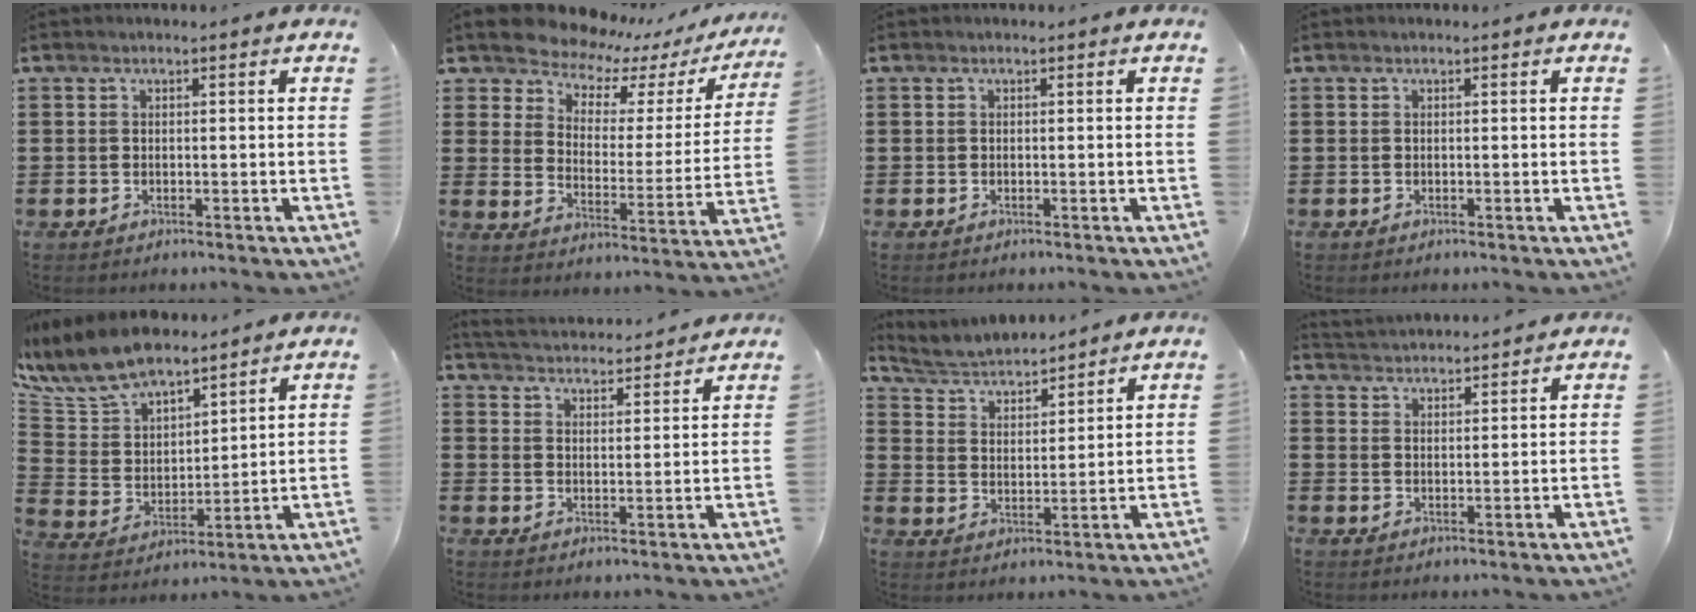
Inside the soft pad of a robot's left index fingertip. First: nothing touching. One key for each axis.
{"total": 7.2, "fx": 7.0, "fy": 1.7, "fz": 0.6, "tx": -0.049, "ty": -0.059, "tz": 0.120}
{"total": 0.0}
{"total": 0.0}
{"total": 9.2, "fx": 8.3, "fy": 3.3, "fz": 2.3, "tx": -0.089, "ty": -0.043, "tz": 0.154}
{"total": 3.7, "fx": 3.7, "fy": -0.1, "fz": 0.0, "tx": -0.017, "ty": -0.024, "tz": 0.062}
{"total": 4.5, "fx": 4.4, "fy": 0.7, "fz": 0.8, "tx": -0.038, "ty": -0.027, "tz": 0.073}
{"total": 3.0, "fx": 2.9, "fy": 0.0, "fz": -0.5, "tx": -0.001, "ty": -0.011, "tz": 0.053}